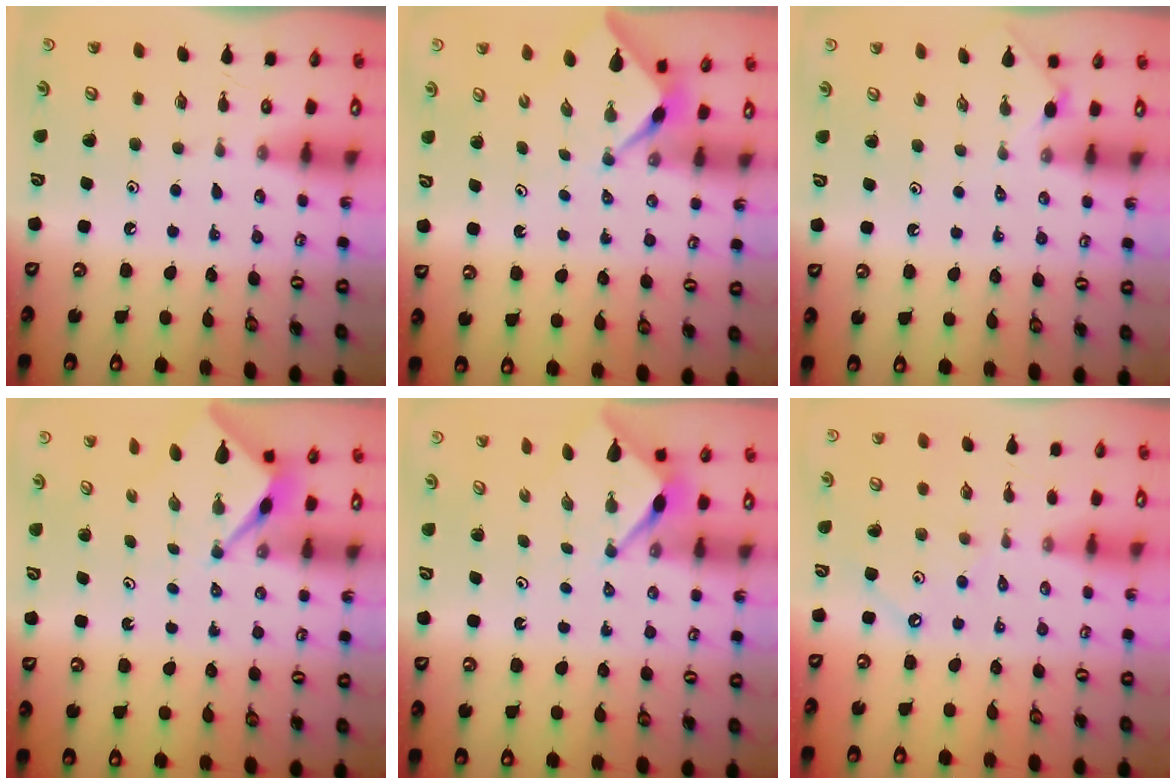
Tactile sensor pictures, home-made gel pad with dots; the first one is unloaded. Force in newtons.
{"total": 2.2, "press": 2.2, "slide": 0.2}
{"total": 1.4, "press": 1.4, "slide": 0.4}
{"total": 2.6, "press": 2.6, "slide": 0.1}
{"total": 2.9, "press": 2.9, "slide": 0.3}
{"total": 1.9, "press": 1.9, "slide": 0.2}